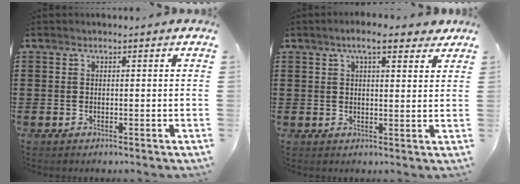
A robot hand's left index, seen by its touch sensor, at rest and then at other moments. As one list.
[{"total": 5.8, "force": [4.0, 1.4, 3.9], "torque": [-0.077, 0.003, 0.070]}]